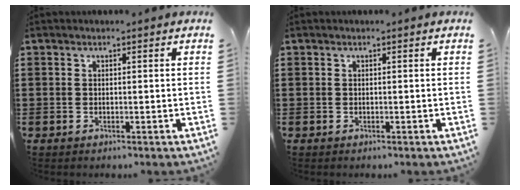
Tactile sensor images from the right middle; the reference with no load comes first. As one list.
[{"total": 0.0}]